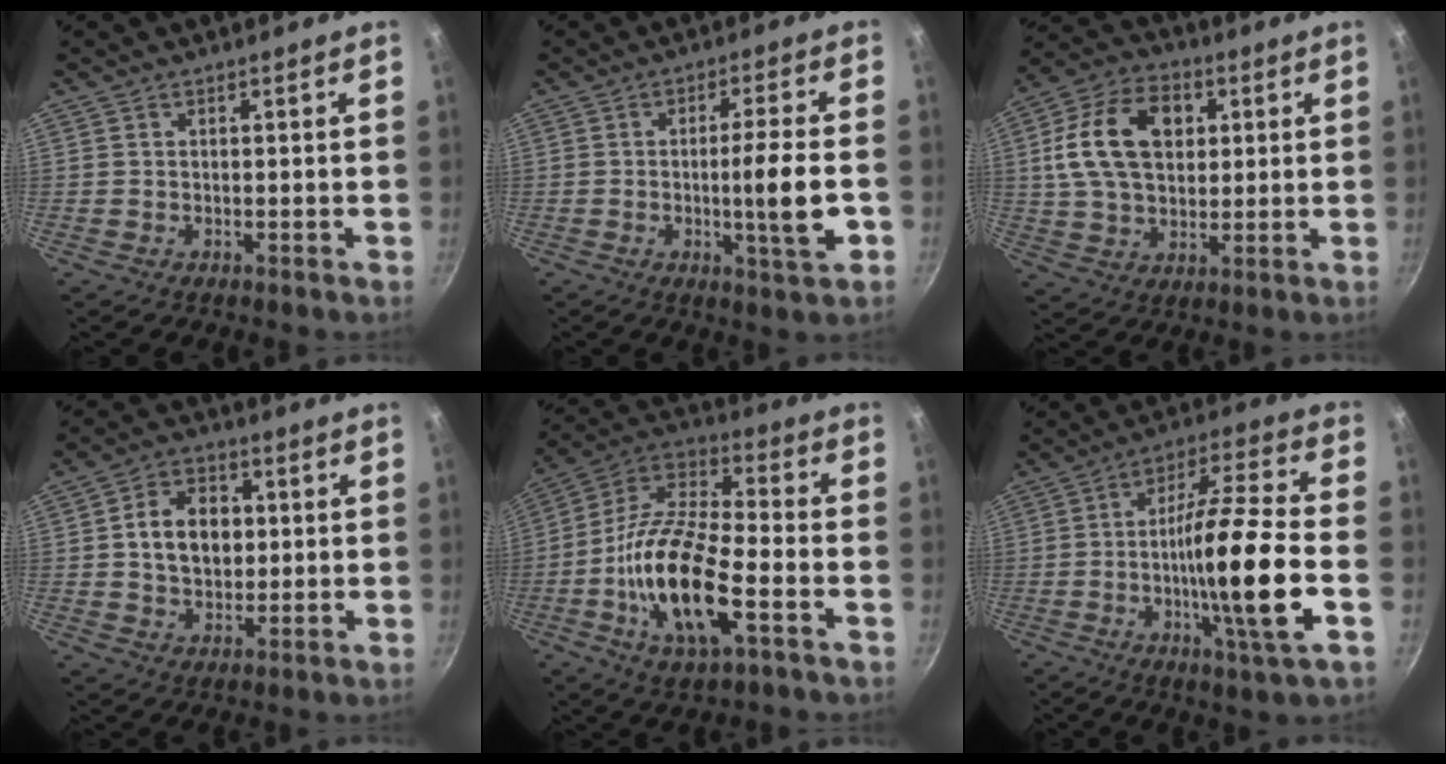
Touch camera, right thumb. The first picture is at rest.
{"total": 9.4, "force": [-2.1, 0.6, 9.2], "torque": [-0.146, 0.006, -0.033]}
{"total": 16.7, "force": [3.7, 11.5, 11.6], "torque": [-0.188, 0.009, 0.055]}
{"total": 10.3, "force": [1.1, 7.7, 6.8], "torque": [-0.090, 0.009, 0.014]}
{"total": 19.7, "force": [-6.1, 7.6, 17.2], "torque": [-0.329, 0.029, -0.133]}
{"total": 18.7, "force": [-4.3, 2.0, 18.1], "torque": [-0.296, 0.024, -0.077]}